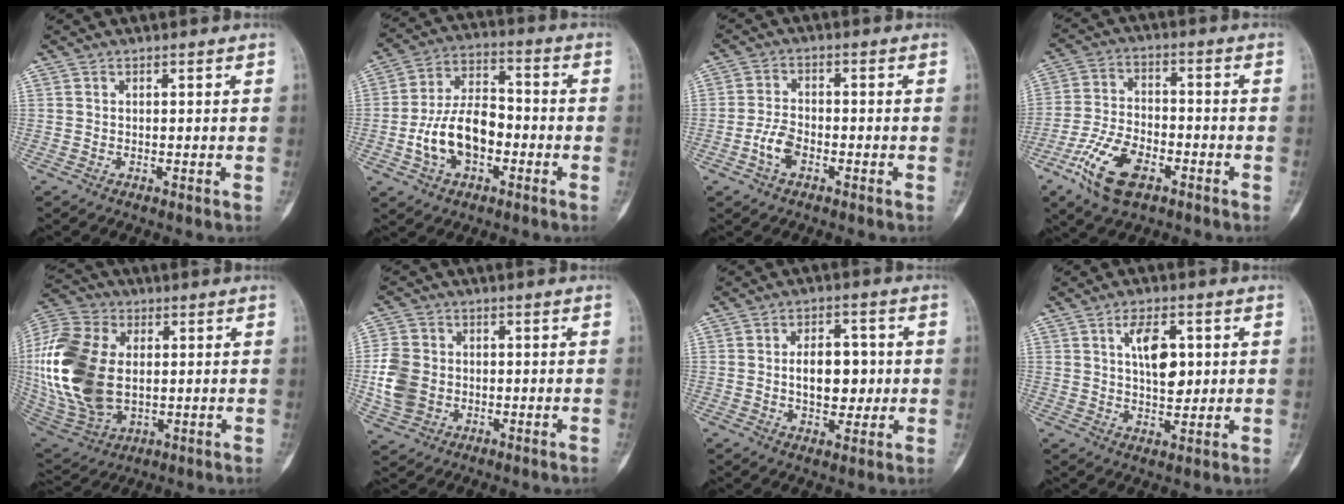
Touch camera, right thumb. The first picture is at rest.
{"total": 13.2, "force": [-3.4, 8.0, 10.0], "torque": [-0.175, 0.039, -0.063]}
{"total": 4.8, "force": [-2.1, 2.7, 3.3], "torque": [-0.065, 0.015, -0.042]}
{"total": 12.5, "force": [-6.4, 6.5, 8.5], "torque": [-0.166, 0.020, -0.118]}
{"total": 25.1, "force": [1.1, 16.3, 19.0], "torque": [-0.421, -0.012, 0.033]}
{"total": 8.8, "force": [-1.1, 7.1, 5.0], "torque": [-0.098, 0.007, -0.018]}
{"total": 8.8, "force": [0.1, 5.5, 6.9], "torque": [-0.071, 0.006, 0.004]}
{"total": 8.2, "force": [2.0, 4.4, 6.6], "torque": [-0.090, -0.007, 0.038]}